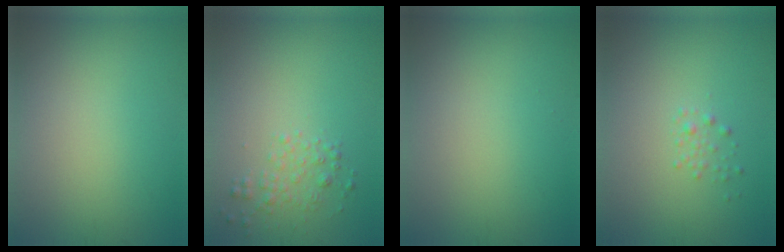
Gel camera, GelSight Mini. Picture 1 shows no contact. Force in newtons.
{"total": 1.7, "press": 1.7, "slide": 0.1}
{"total": 0.0}
{"total": 0.9, "press": 0.9, "slide": 0.0}